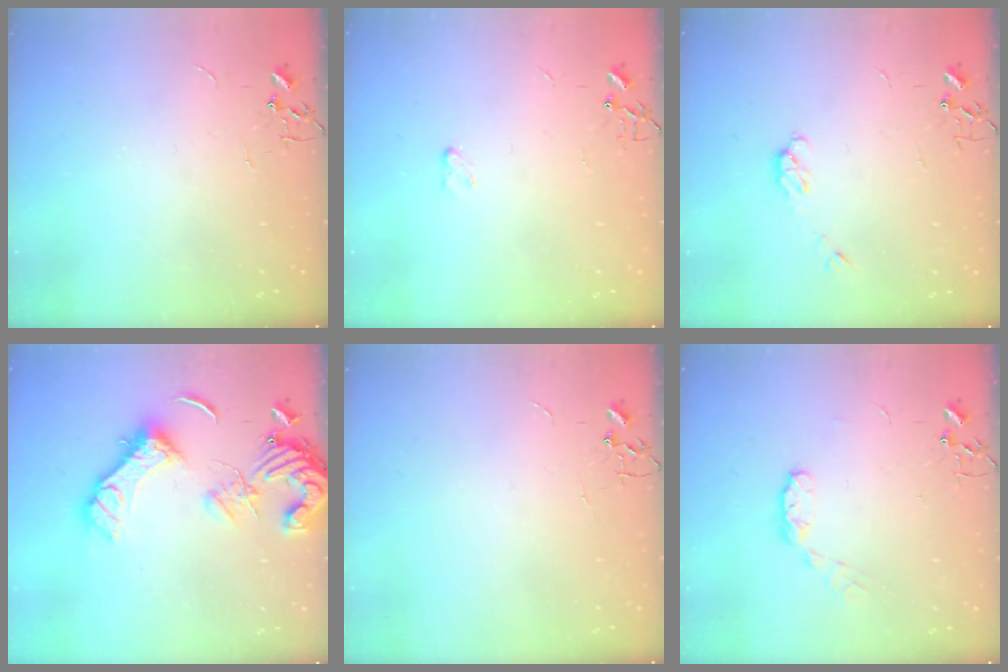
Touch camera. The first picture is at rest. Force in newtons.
{"total": 2.9, "press": 2.8, "slide": 0.4}
{"total": 3.7, "press": 3.7, "slide": 0.6}
{"total": 16.9, "press": 16.8, "slide": 2.3}
{"total": 0.0}
{"total": 6.5, "press": 6.5, "slide": 0.5}